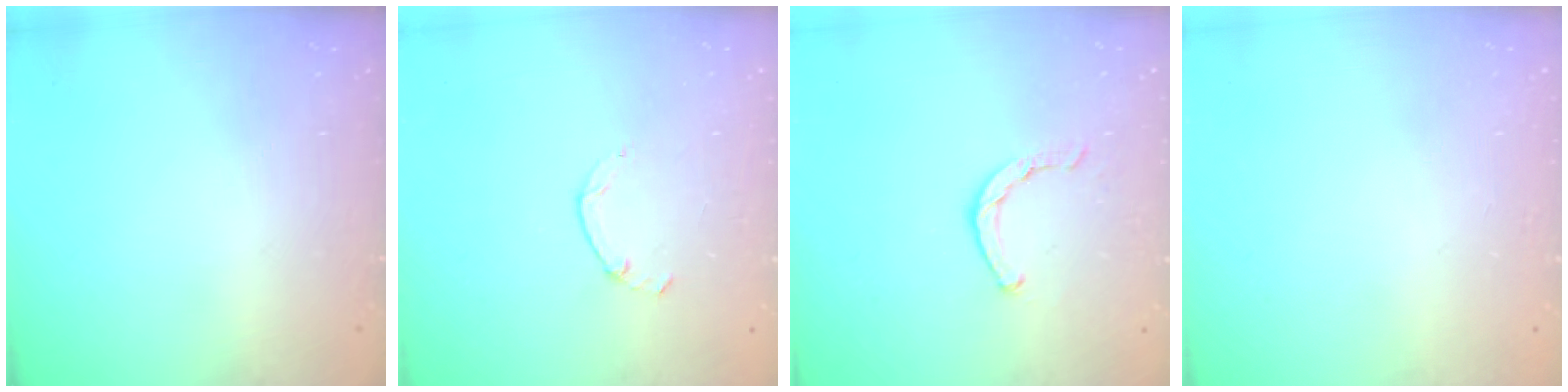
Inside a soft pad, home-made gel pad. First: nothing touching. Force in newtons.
{"total": 1.3, "press": 1.2, "slide": 0.4}
{"total": 1.4, "press": 1.3, "slide": 0.3}
{"total": 2.6, "press": 2.6, "slide": 0.2}